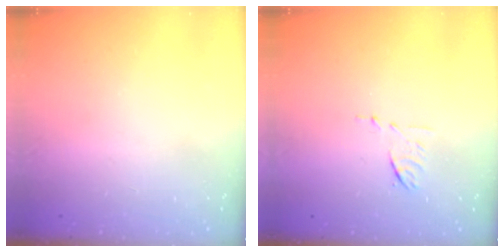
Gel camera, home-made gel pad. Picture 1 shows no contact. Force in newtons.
{"total": 6.2, "press": 6.2, "slide": 0.7}